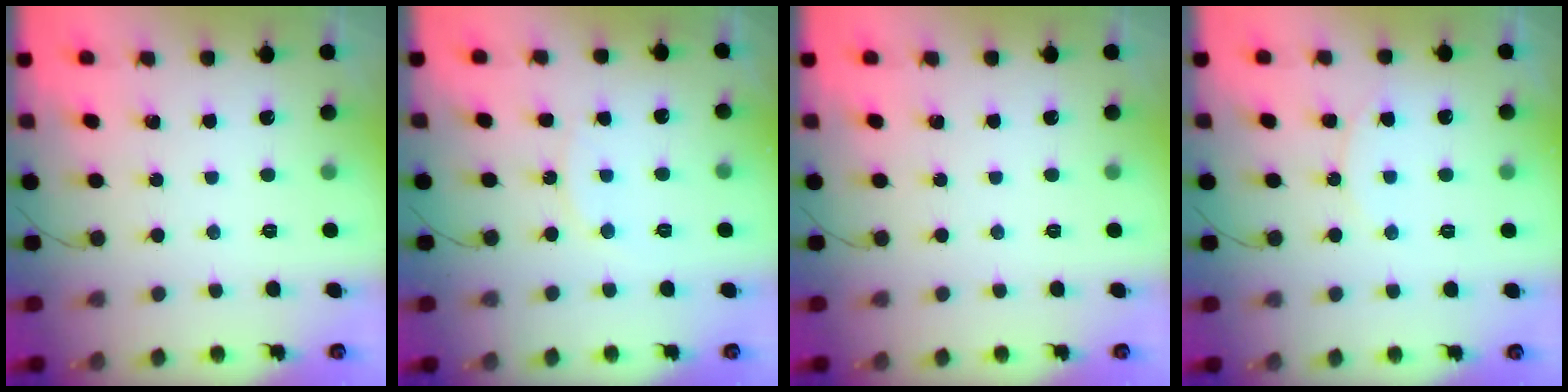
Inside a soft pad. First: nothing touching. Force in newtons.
{"total": 8.5, "press": 8.5, "slide": 0.6}
{"total": 0.0}
{"total": 8.0, "press": 7.9, "slide": 0.7}